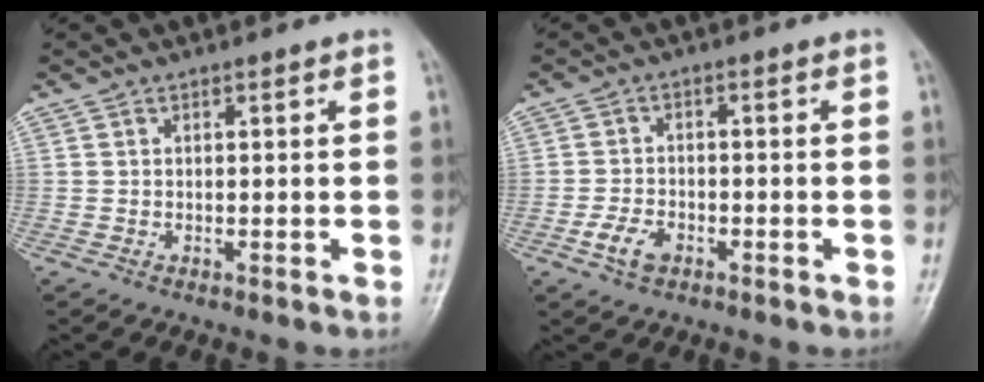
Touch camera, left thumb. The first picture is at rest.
{"total": 4.6, "force": [-2.3, 2.8, 2.8], "torque": [-0.051, 0.013, -0.044]}